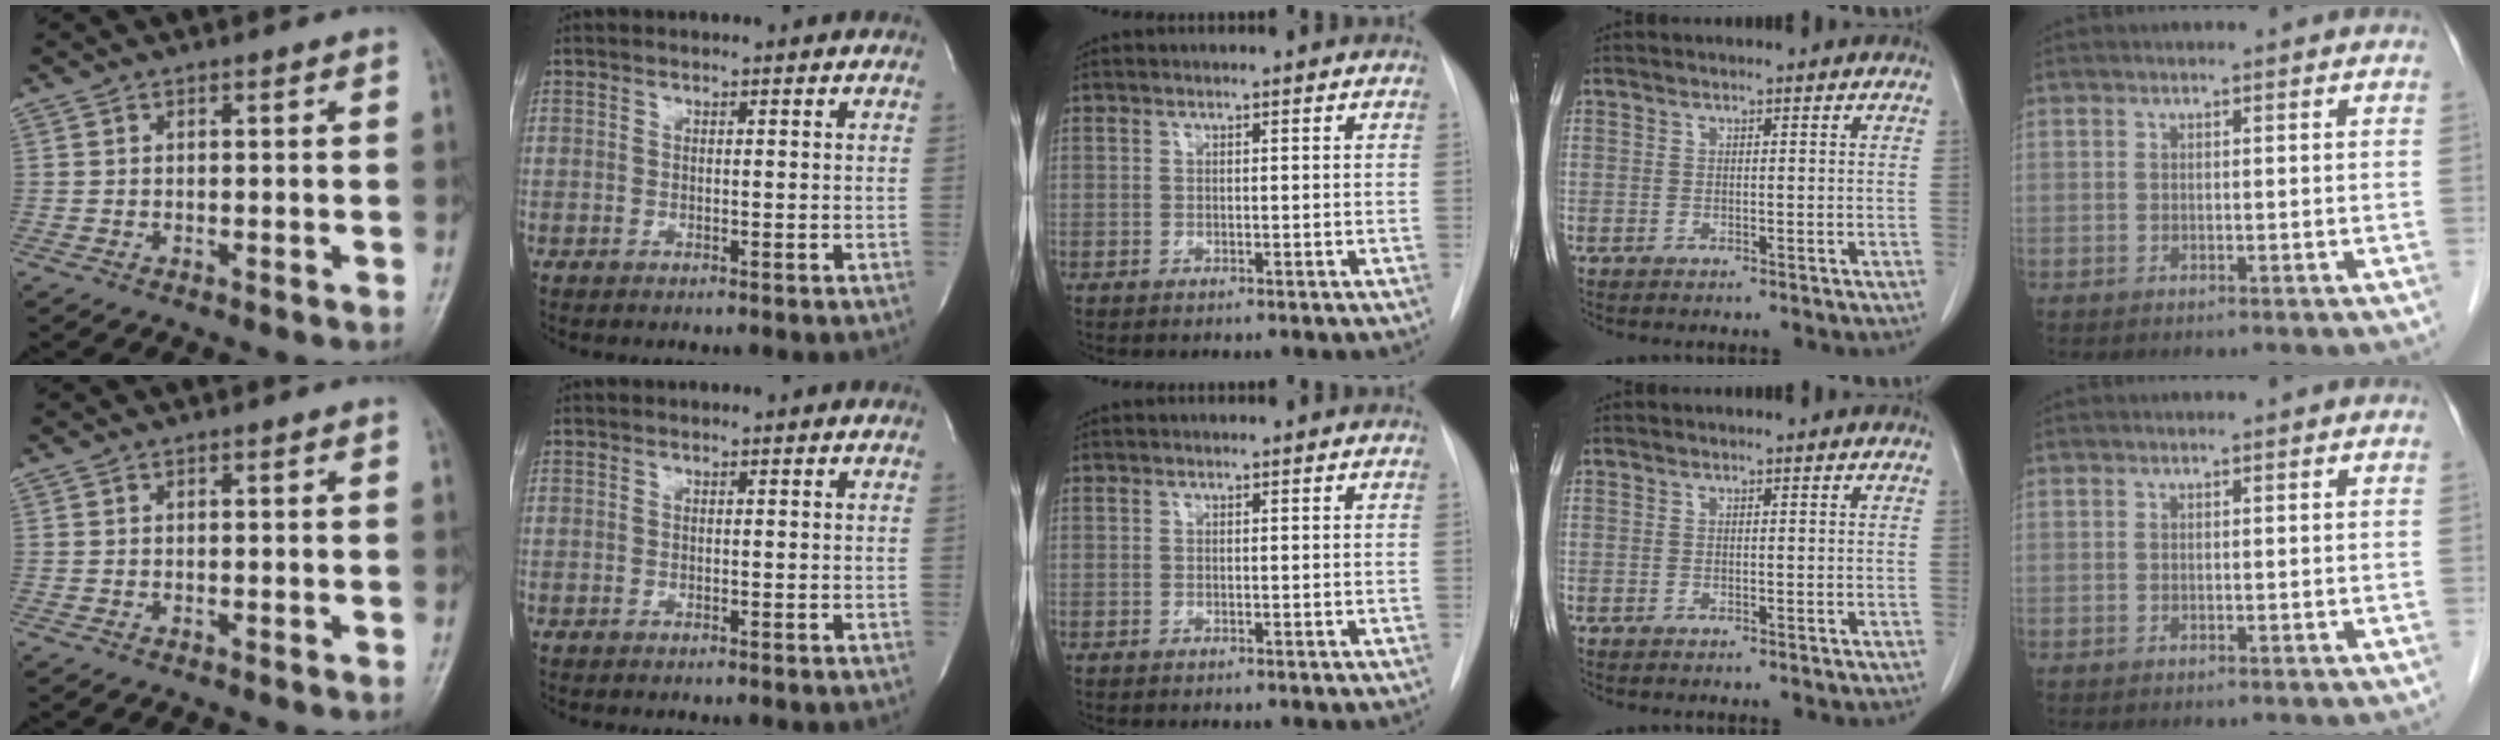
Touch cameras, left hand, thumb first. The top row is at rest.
{}